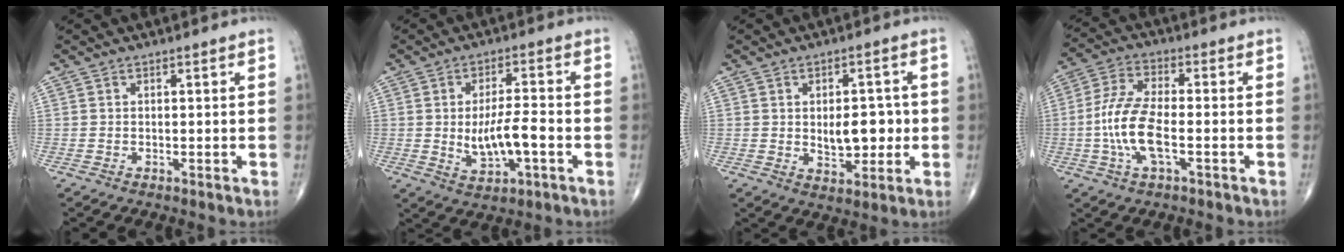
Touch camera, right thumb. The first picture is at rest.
{"total": 9.0, "force": [-1.5, 3.7, 8.0], "torque": [-0.140, 0.012, -0.019]}
{"total": 8.1, "force": [0.0, 4.9, 6.5], "torque": [-0.062, -0.002, 0.010]}
{"total": 11.0, "force": [-2.3, 4.4, 9.8], "torque": [-0.213, 0.018, -0.046]}